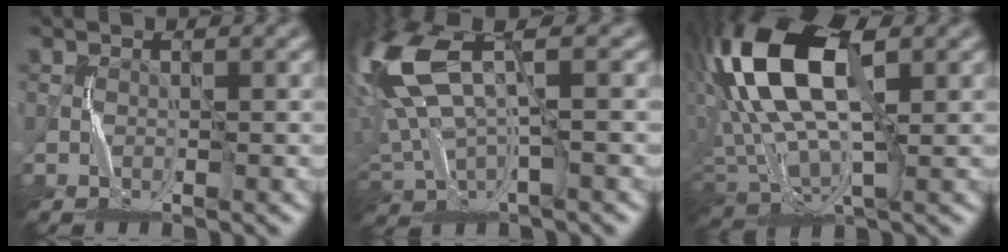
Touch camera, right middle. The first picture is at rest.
{"total": 10.3, "force": [3.1, 4.6, 8.7], "torque": [-0.225, 0.008, 0.060]}
{"total": 13.6, "force": [3.7, 6.5, 11.4], "torque": [-0.237, 0.018, 0.067]}